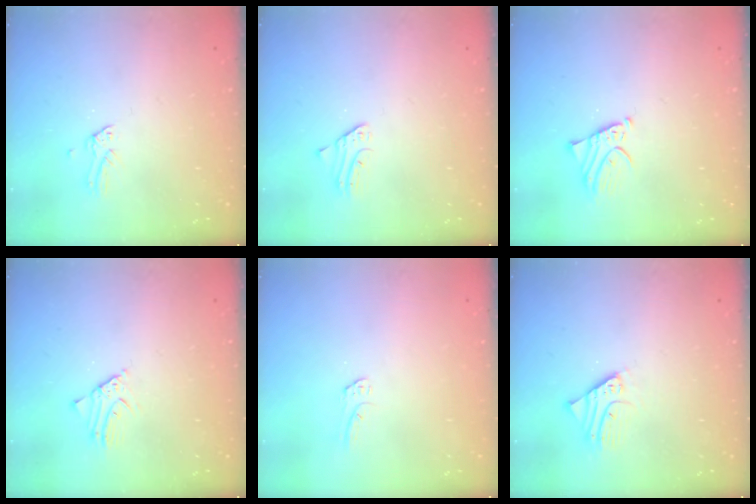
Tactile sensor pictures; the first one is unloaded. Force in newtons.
{"total": 1.8, "press": 1.8, "slide": 0.2}
{"total": 2.2, "press": 2.2, "slide": 0.1}
{"total": 2.6, "press": 2.6, "slide": 0.2}
{"total": 4.1, "press": 4.0, "slide": 0.6}
{"total": 2.3, "press": 2.3, "slide": 0.2}